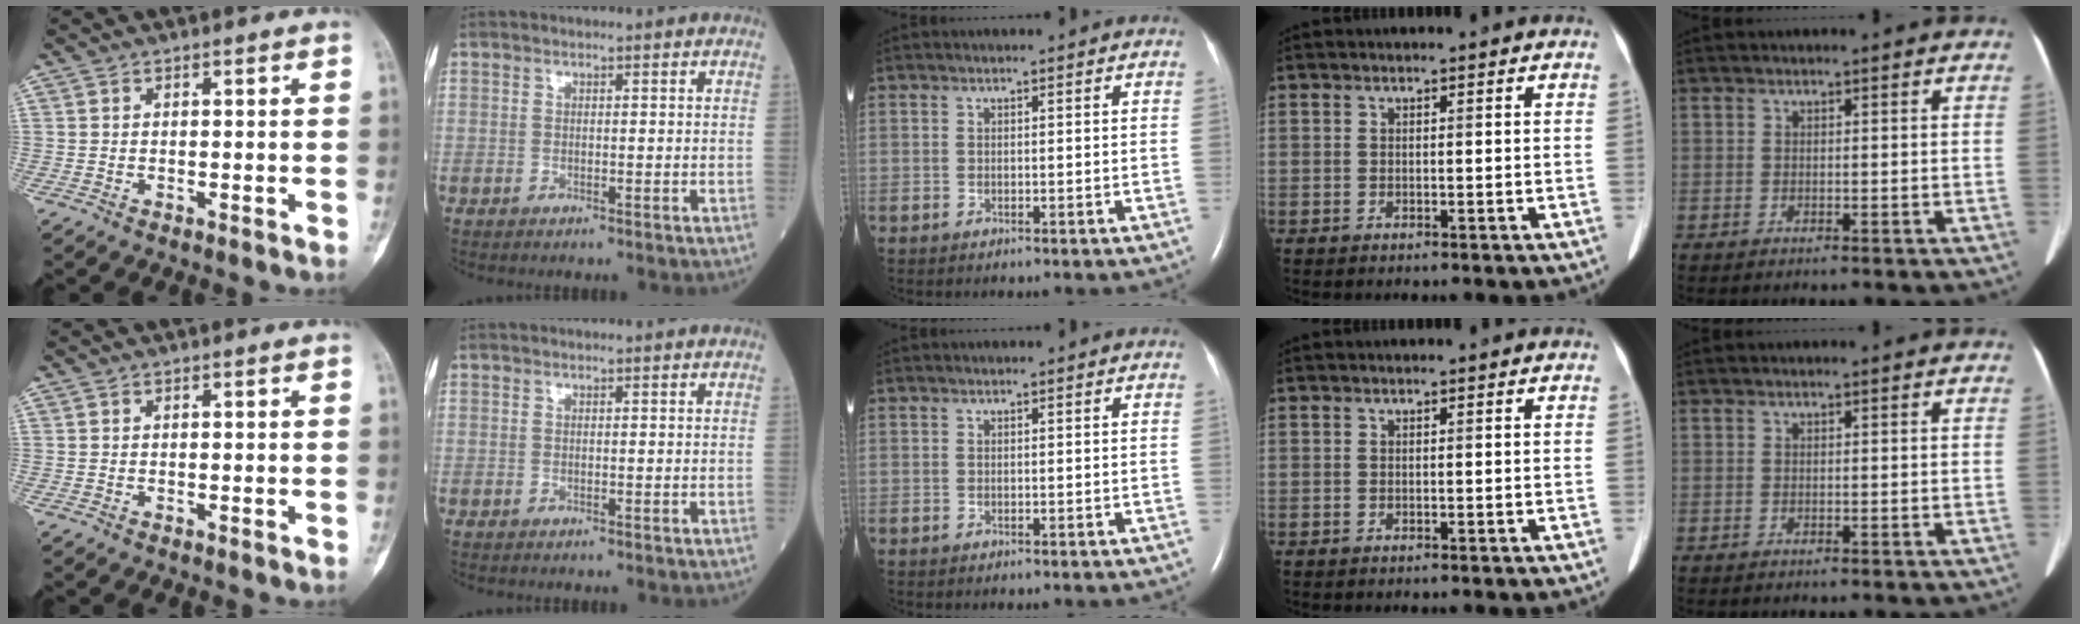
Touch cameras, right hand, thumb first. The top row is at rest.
{}